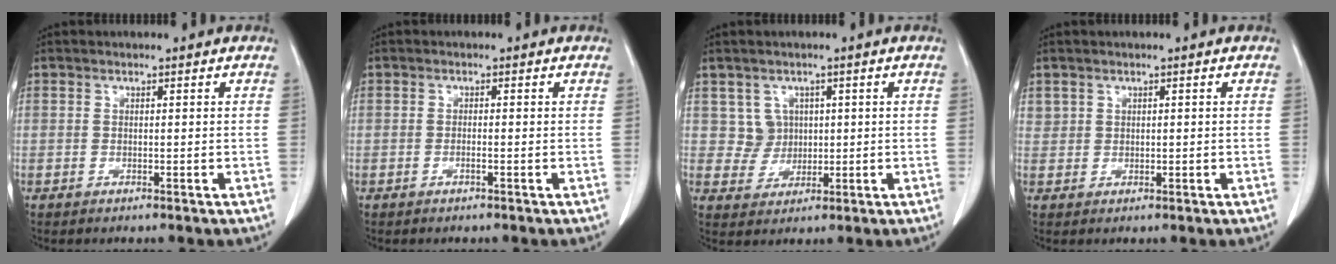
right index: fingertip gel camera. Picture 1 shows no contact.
{"total": 1.1, "force": [-0.4, 0.3, 1.0], "torque": [-0.025, 0.002, -0.005]}
{"total": 4.3, "force": [1.3, 4.1, 0.5], "torque": [-0.004, 0.011, 0.030]}
{"total": 3.4, "force": [1.2, 2.9, 1.4], "torque": [-0.042, 0.016, 0.036]}